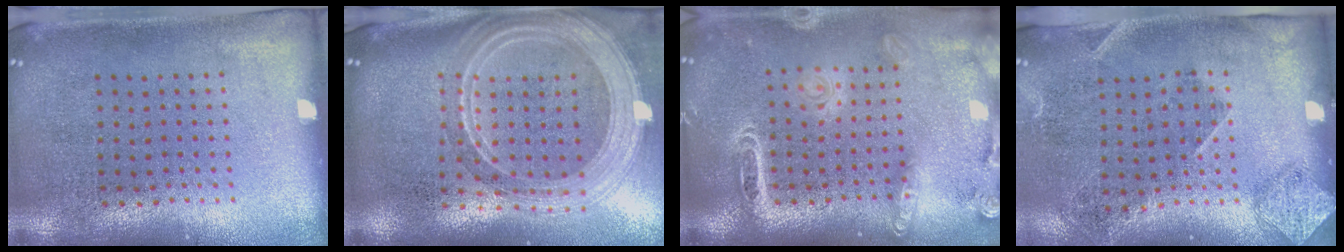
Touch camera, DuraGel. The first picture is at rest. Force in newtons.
{"total": 2.8, "press": 2.4, "slide": 1.6}
{"total": 2.1, "press": 1.8, "slide": 1.2}
{"total": 1.8, "press": 1.2, "slide": 1.3}